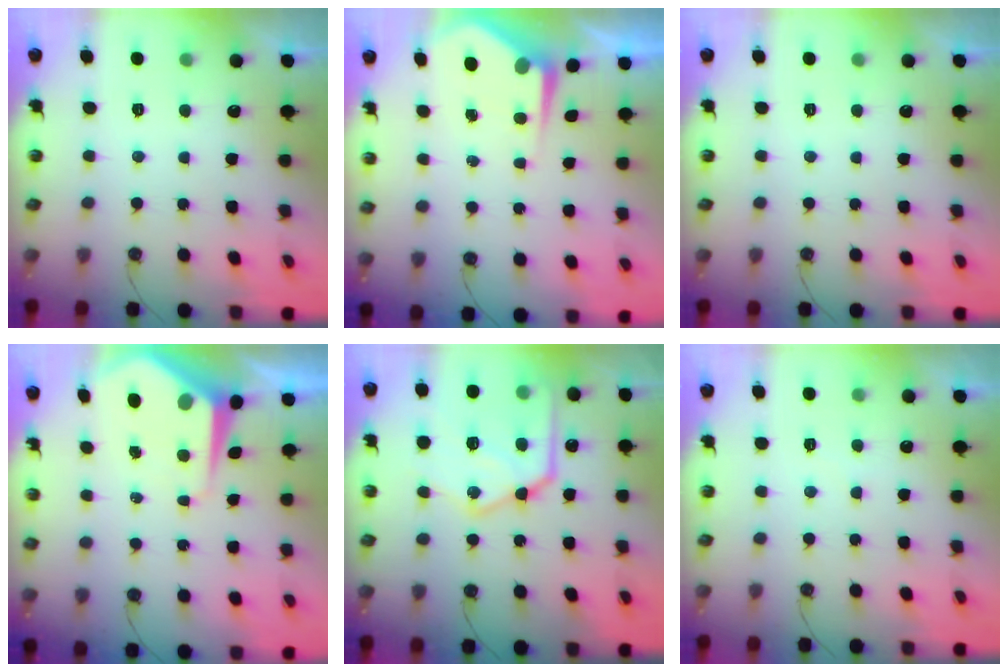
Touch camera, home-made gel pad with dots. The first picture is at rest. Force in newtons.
{"total": 4.7, "press": 4.6, "slide": 0.6}
{"total": 0.0}
{"total": 8.3, "press": 8.3, "slide": 0.4}
{"total": 23.0, "press": 22.9, "slide": 2.5}
{"total": 2.4, "press": 2.4, "slide": 0.4}